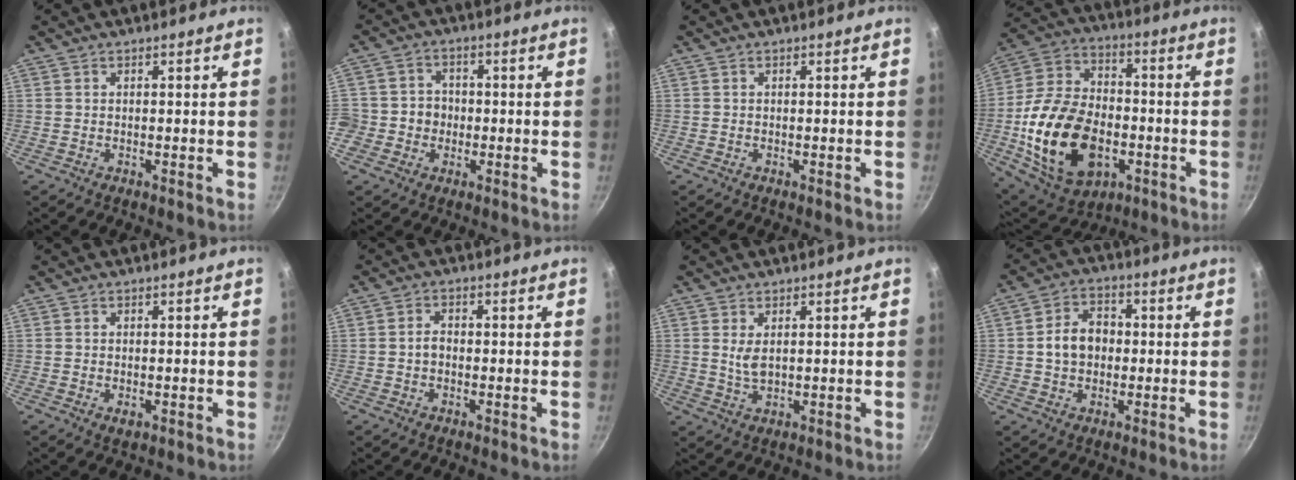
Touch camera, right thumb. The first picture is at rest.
{"total": 5.8, "force": [-1.3, 5.5, 1.6], "torque": [0.005, 0.019, -0.034]}
{"total": 0.0}
{"total": 24.3, "force": [-5.6, 15.8, 17.7], "torque": [-0.317, 0.028, -0.089]}
{"total": 1.7, "force": [-0.4, 1.1, 1.2], "torque": [-0.019, -0.003, -0.005]}
{"total": 2.6, "force": [-0.4, 1.9, 1.7], "torque": [-0.021, 0.013, -0.007]}
{"total": 3.3, "force": [0.8, 1.7, 2.8], "torque": [-0.049, -0.010, 0.021]}
{"total": 8.0, "force": [0.0, 6.1, 5.1], "torque": [-0.061, 0.017, -0.009]}